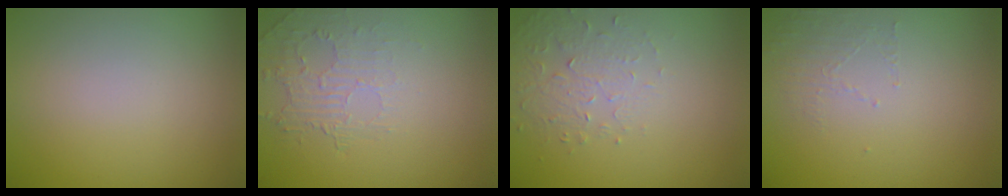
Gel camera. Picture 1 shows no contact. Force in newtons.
{"total": 2.0, "press": 0.8, "slide": 1.8}
{"total": 1.6, "press": 1.1, "slide": 1.2}
{"total": 1.4, "press": 0.4, "slide": 1.4}